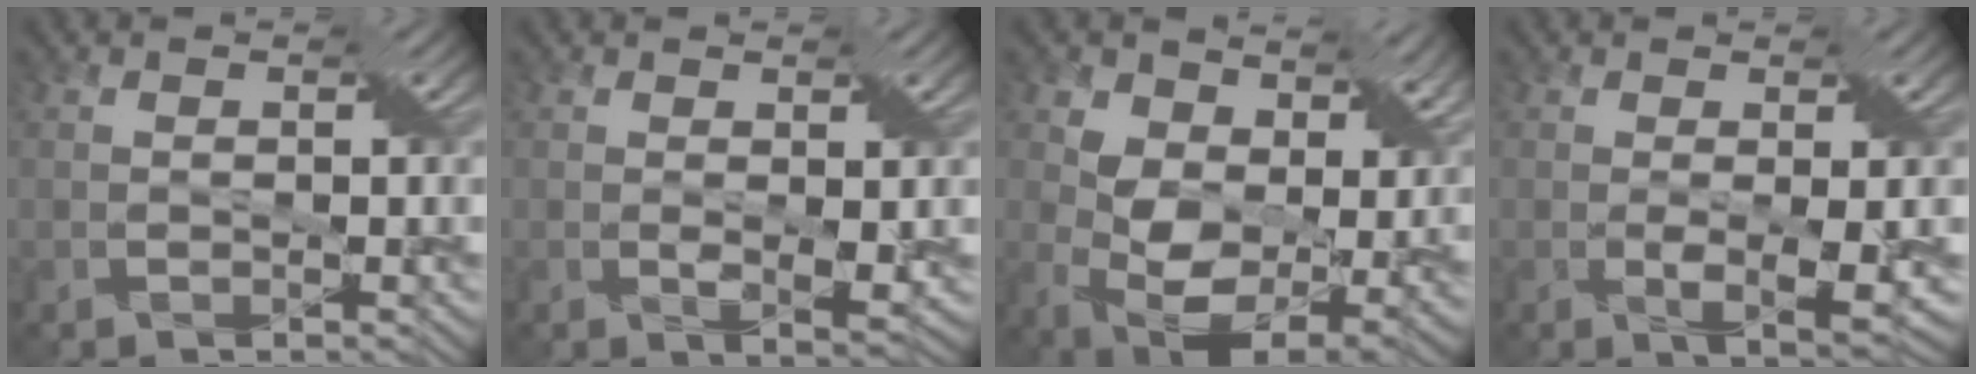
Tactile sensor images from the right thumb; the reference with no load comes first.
{"total": 2.7, "force": [0.4, 1.2, 2.4], "torque": [-0.044, -0.011, 0.013]}
{"total": 12.7, "force": [4.6, 8.0, 8.8], "torque": [-0.182, -0.023, 0.095]}
{"total": 3.4, "force": [0.0, 0.5, 3.4], "torque": [-0.058, -0.008, 0.007]}